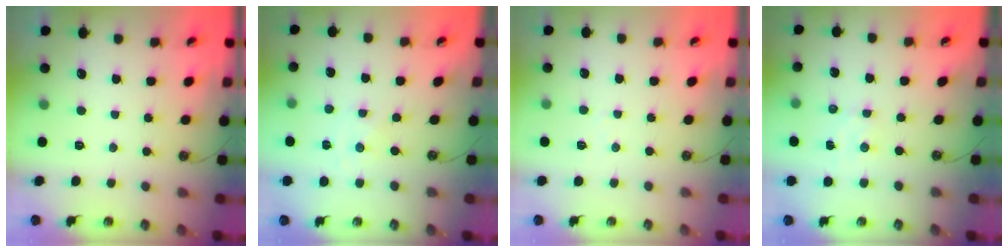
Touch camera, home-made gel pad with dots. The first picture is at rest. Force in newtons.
{"total": 0.0}
{"total": 4.0, "press": 3.9, "slide": 0.5}
{"total": 3.2, "press": 3.2, "slide": 0.4}